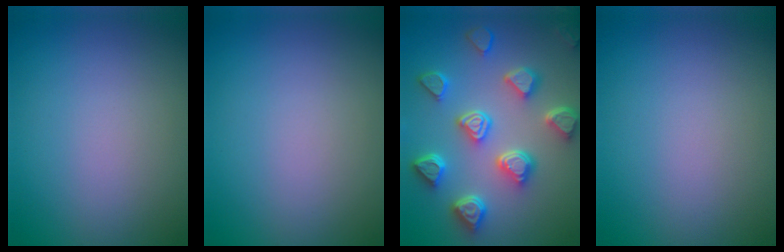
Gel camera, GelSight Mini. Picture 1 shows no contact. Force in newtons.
{"total": 0.0}
{"total": 7.0, "press": 5.8, "slide": 4.0}
{"total": 0.0}